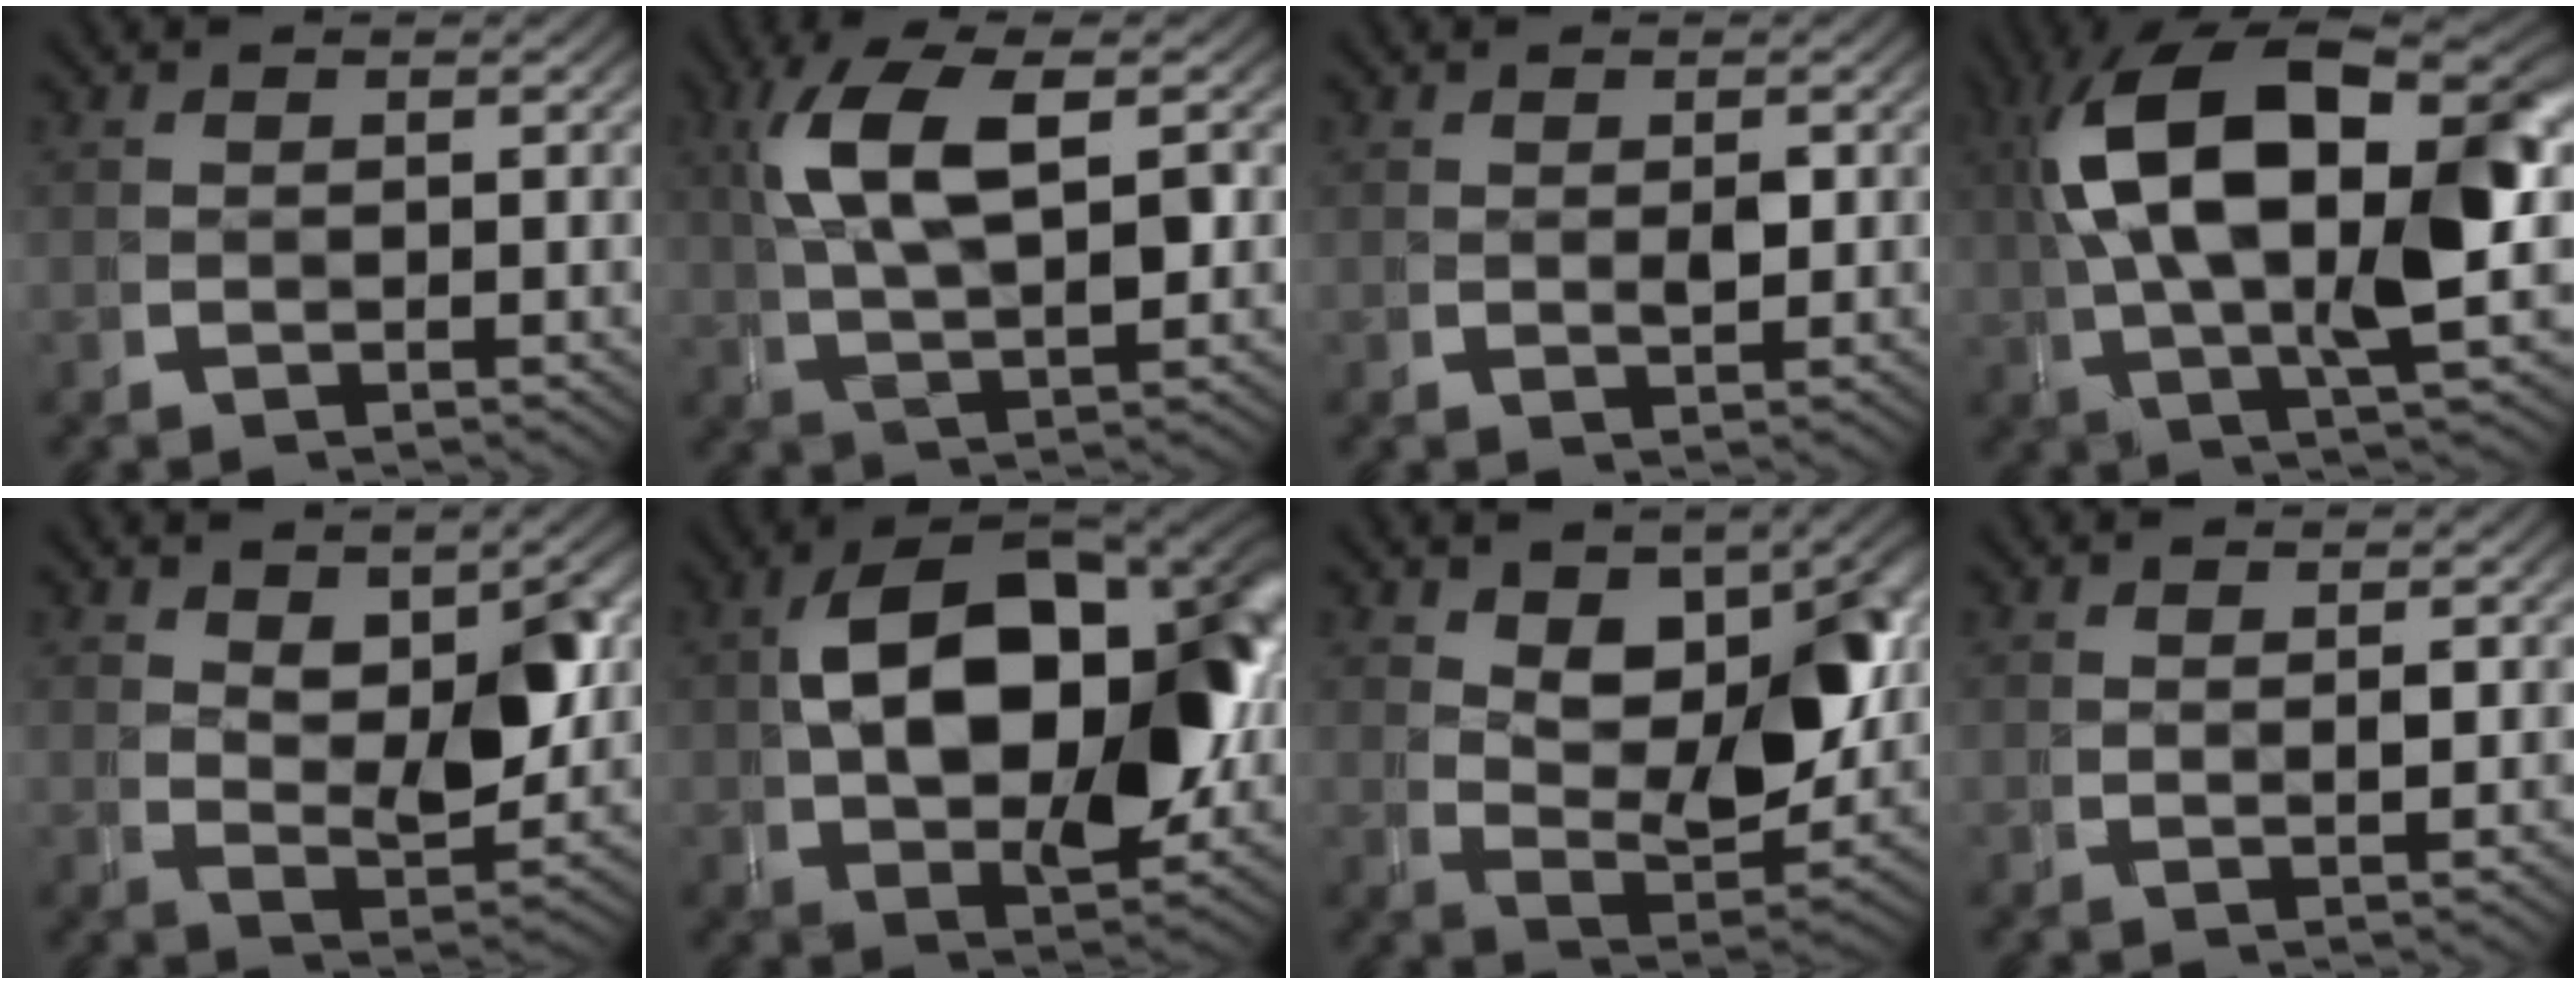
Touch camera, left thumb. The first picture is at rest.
{"total": 6.8, "force": [2.0, 2.9, 5.9], "torque": [-0.113, 0.014, 0.038]}
{"total": 1.1, "force": [0.4, 0.6, 0.7], "torque": [-0.015, -0.004, 0.012]}
{"total": 15.1, "force": [2.2, 7.4, 13.0], "torque": [-0.229, -0.005, 0.034]}
{"total": 4.1, "force": [1.7, 1.6, 3.3], "torque": [-0.055, -0.008, 0.036]}
{"total": 17.5, "force": [0.8, 10.5, 14.0], "torque": [-0.222, -0.029, 0.028]}
{"total": 6.8, "force": [1.8, 3.4, 5.6], "torque": [-0.103, -0.025, 0.043]}
{"total": 0.5, "force": [0.5, -0.1, 0.1], "torque": [-0.001, 0.006, 0.009]}